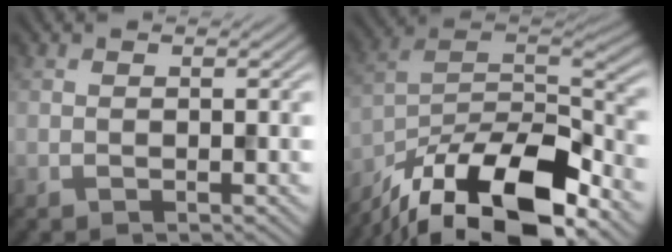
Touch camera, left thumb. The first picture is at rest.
{"total": 17.2, "force": [-12.2, 6.4, 10.3], "torque": [-0.221, -0.023, -0.214]}